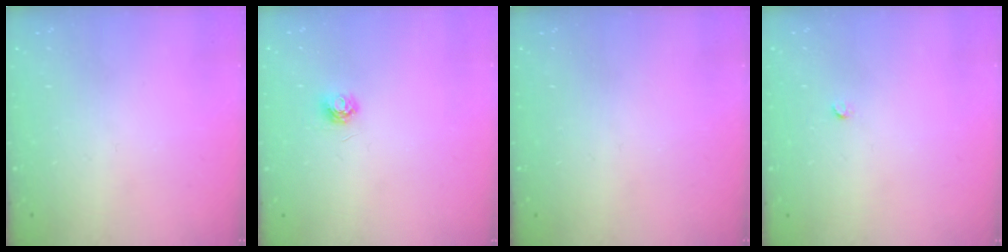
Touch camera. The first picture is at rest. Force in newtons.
{"total": 4.5, "press": 4.5, "slide": 0.5}
{"total": 0.0}
{"total": 2.2, "press": 2.2, "slide": 0.3}